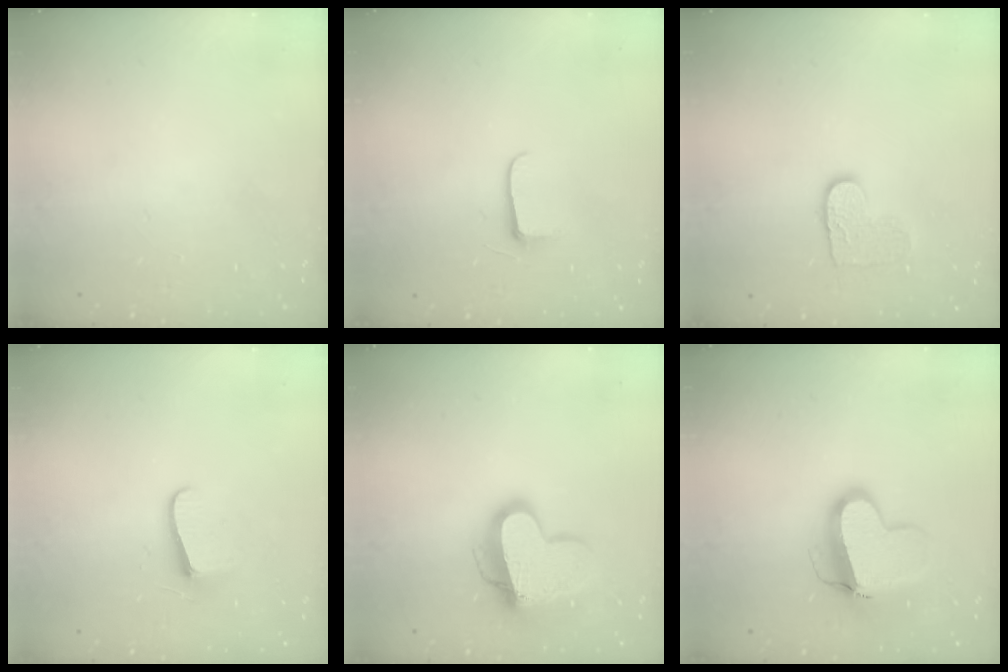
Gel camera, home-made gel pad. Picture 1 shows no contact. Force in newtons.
{"total": 5.8, "press": 5.8, "slide": 0.9}
{"total": 8.2, "press": 8.2, "slide": 0.5}
{"total": 7.2, "press": 7.2, "slide": 0.5}
{"total": 15.0, "press": 14.9, "slide": 1.6}
{"total": 15.6, "press": 15.5, "slide": 1.5}